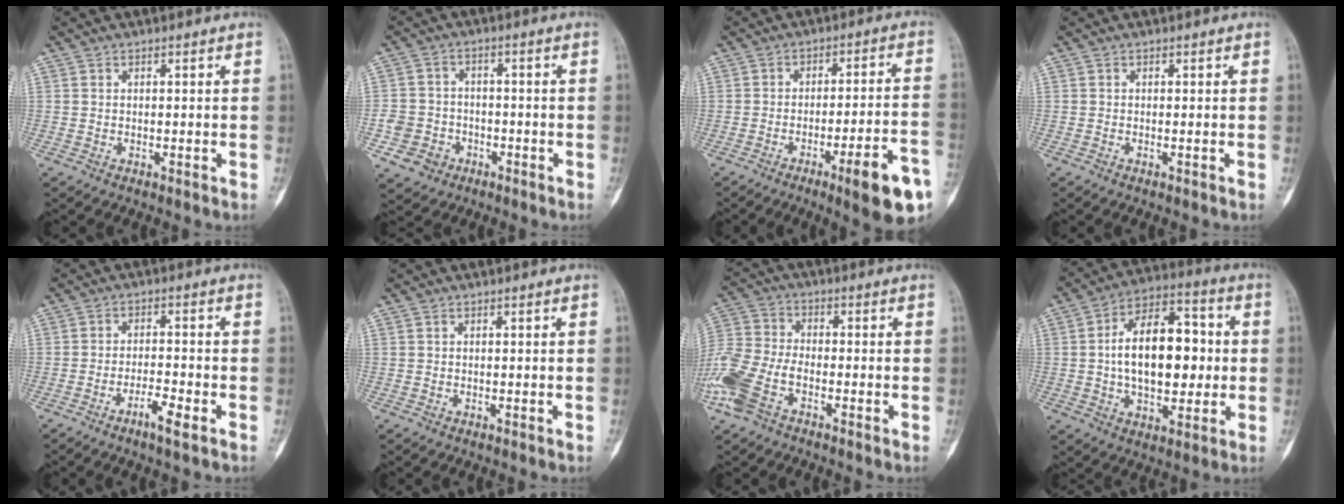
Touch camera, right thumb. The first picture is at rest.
{"total": 7.0, "force": [-3.0, 6.0, 1.9], "torque": [-0.016, 0.024, -0.047]}
{"total": 13.5, "force": [-6.7, 2.0, 11.5], "torque": [-0.148, 0.031, -0.086]}
{"total": 0.0}
{"total": 4.3, "force": [-2.6, 0.5, 3.4], "torque": [-0.067, 0.016, -0.049]}
{"total": 0.0}
{"total": 12.4, "force": [-5.6, 6.8, 8.7], "torque": [-0.211, 0.016, -0.118]}
{"total": 18.1, "force": [0.5, 10.3, 14.9], "torque": [-0.206, 0.025, 0.006]}